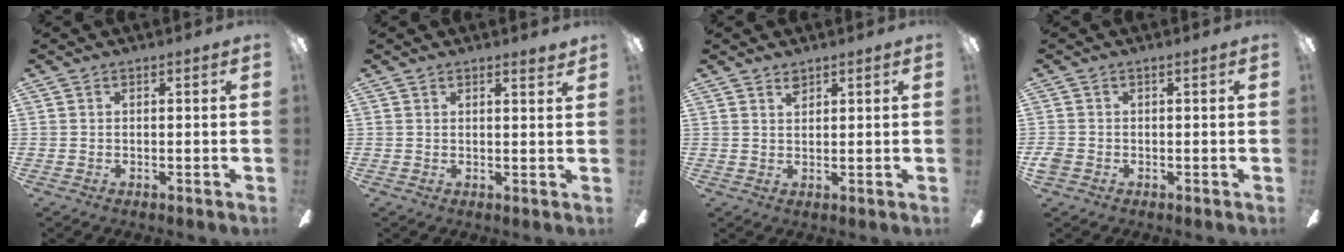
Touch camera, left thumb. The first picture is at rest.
{"total": 1.8, "force": [1.7, -0.1, 0.7], "torque": [-0.008, -0.007, 0.029]}
{"total": 1.9, "force": [1.7, 0.7, 0.6], "torque": [-0.007, -0.005, 0.030]}
{"total": 1.7, "force": [-0.8, 1.2, 0.9], "torque": [-0.014, 0.004, -0.014]}